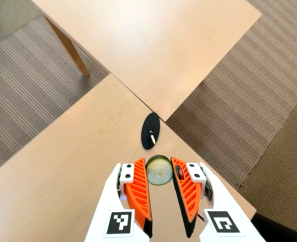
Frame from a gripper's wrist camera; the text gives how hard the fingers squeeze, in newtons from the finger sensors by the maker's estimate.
{"total": 7.5, "left": 7.8, "right": 7.1}